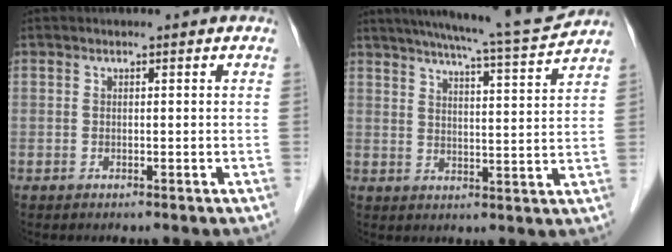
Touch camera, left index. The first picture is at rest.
{"total": 12.9, "force": [11.7, -0.9, 5.3], "torque": [-0.089, -0.022, 0.160]}